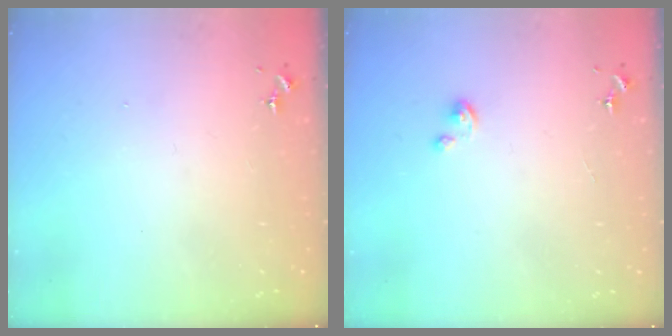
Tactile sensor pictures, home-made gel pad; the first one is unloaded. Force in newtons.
{"total": 1.4, "press": 1.4, "slide": 0.1}